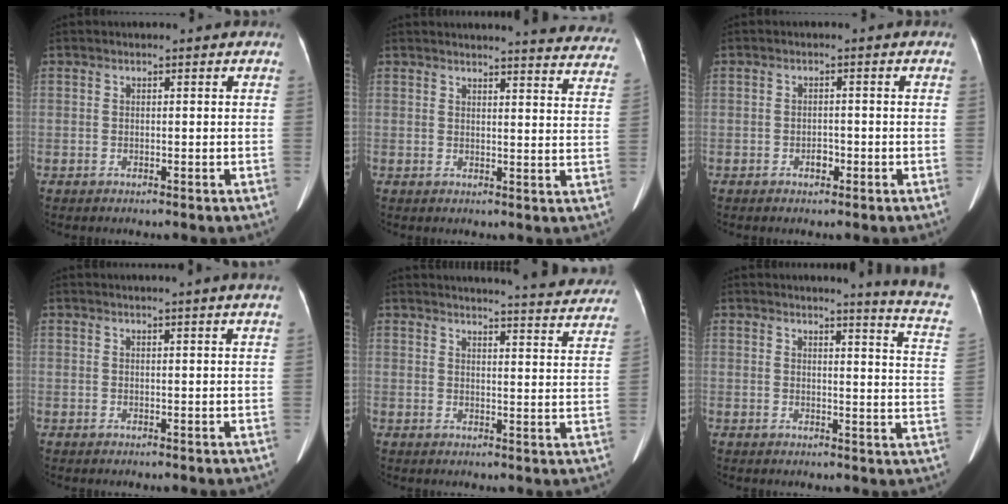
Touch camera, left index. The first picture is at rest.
{"total": 16.7, "force": [16.2, 1.4, 3.6], "torque": [-0.021, -0.086, 0.154]}
{"total": 1.5, "force": [-0.8, 0.9, 0.9], "torque": [-0.012, 0.003, -0.010]}
{"total": 4.1, "force": [3.5, -1.1, 1.8], "torque": [-0.023, 0.007, 0.036]}
{"total": 20.9, "force": [20.1, 1.4, 5.6], "torque": [-0.064, -0.074, 0.218]}
{"total": 9.9, "force": [8.9, -1.8, 3.9], "torque": [-0.051, -0.079, 0.078]}